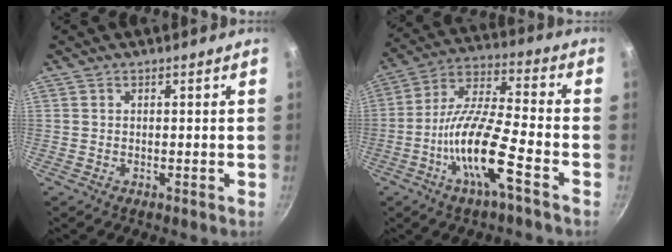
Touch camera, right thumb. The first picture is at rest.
{"total": 14.7, "force": [-6.1, 3.2, 12.9], "torque": [-0.244, 0.039, -0.126]}